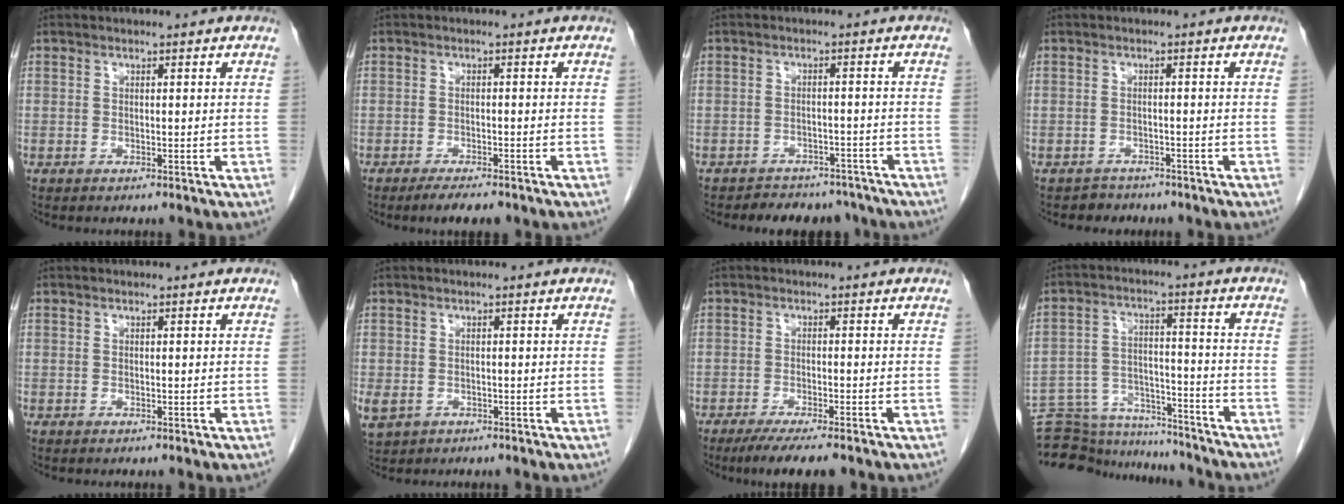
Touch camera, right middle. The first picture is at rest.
{"total": 3.6, "force": [-2.9, 0.7, 2.1], "torque": [-0.032, -0.005, -0.043]}
{"total": 8.4, "force": [-7.5, 3.6, 1.0], "torque": [-0.004, 0.005, -0.088]}
{"total": 2.6, "force": [-2.1, 1.3, -0.6], "torque": [0.004, 0.004, -0.035]}
{"total": 0.0}
{"total": 4.2, "force": [-1.8, 3.2, 1.9], "torque": [-0.044, -0.007, -0.023]}
{"total": 7.0, "force": [-5.4, 0.7, 4.4], "torque": [-0.063, -0.015, -0.082]}
{"total": 16.7, "force": [-15.8, 4.0, 3.5], "torque": [-0.072, 0.029, -0.237]}